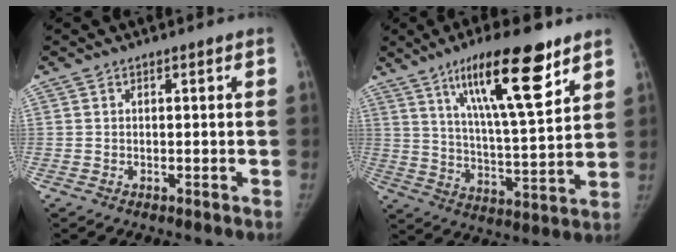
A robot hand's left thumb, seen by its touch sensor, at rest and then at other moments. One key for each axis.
{"total": 18.6, "fx": 10.8, "fy": 4.2, "fz": 14.5, "tx": -0.218, "ty": -0.050, "tz": 0.184}